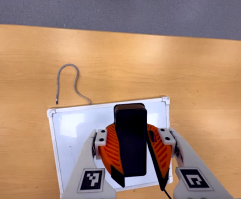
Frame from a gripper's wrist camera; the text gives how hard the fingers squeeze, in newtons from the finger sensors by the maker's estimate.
{"total": 11.5, "left": 11.7, "right": 11.4}